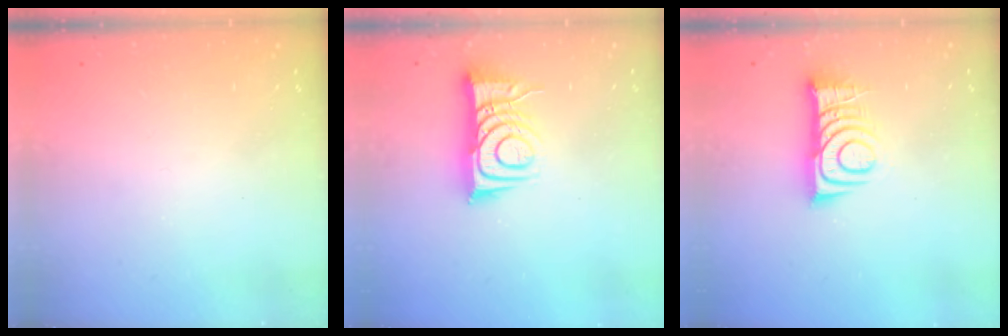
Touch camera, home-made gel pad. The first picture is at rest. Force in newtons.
{"total": 9.8, "press": 9.8, "slide": 1.2}
{"total": 10.8, "press": 10.8, "slide": 0.9}